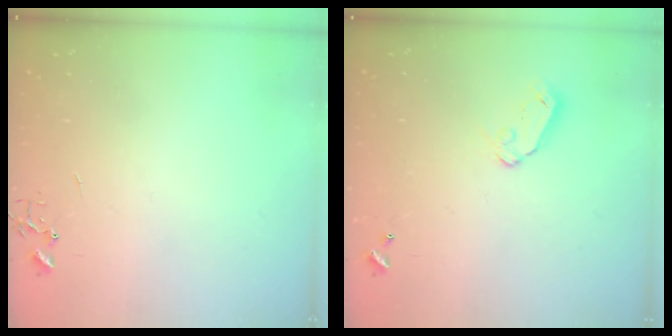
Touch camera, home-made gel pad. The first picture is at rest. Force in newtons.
{"total": 6.2, "press": 6.2, "slide": 0.6}